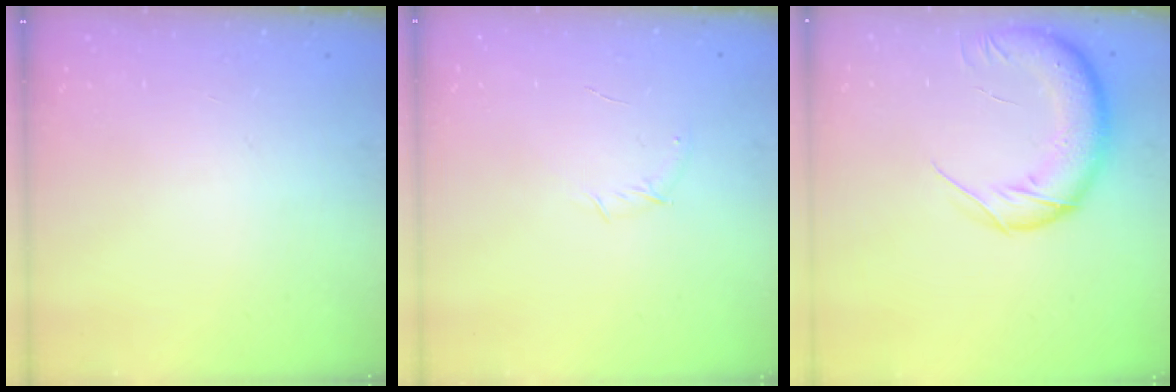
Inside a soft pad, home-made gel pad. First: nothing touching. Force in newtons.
{"total": 6.1, "press": 5.8, "slide": 1.7}
{"total": 14.6, "press": 14.1, "slide": 3.6}